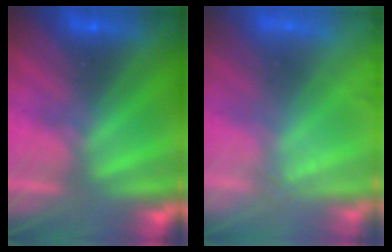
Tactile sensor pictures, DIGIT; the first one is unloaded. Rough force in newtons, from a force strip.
{"total": 2.4}